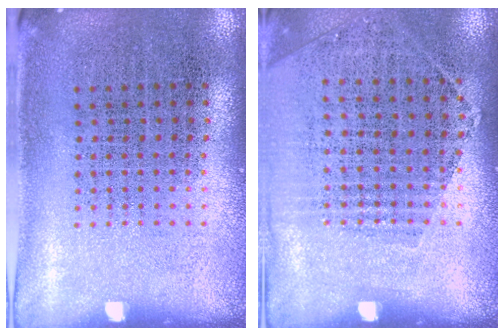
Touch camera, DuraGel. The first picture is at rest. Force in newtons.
{"total": 1.2, "press": 1.0, "slide": 0.6}